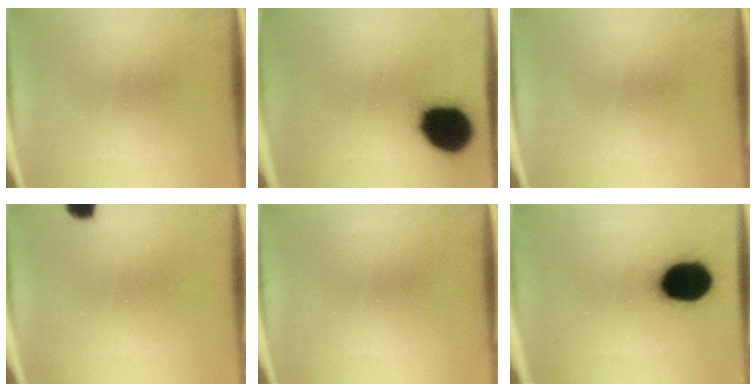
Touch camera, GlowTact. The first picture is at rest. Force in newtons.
{"total": 19.4}
{"total": 0.0}
{"total": 3.5}
{"total": 0.0}
{"total": 19.6}